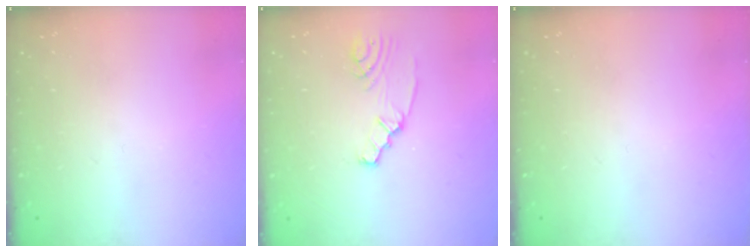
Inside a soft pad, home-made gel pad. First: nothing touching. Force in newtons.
{"total": 2.5, "press": 2.5, "slide": 0.3}
{"total": 0.0}